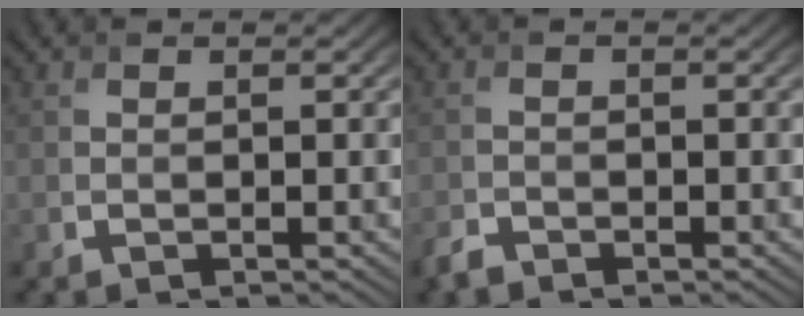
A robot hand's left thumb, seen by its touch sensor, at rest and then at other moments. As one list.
[{"total": 1.7, "force": [-1.5, 0.7, 0.6], "torque": [-0.016, -0.003, -0.037]}]